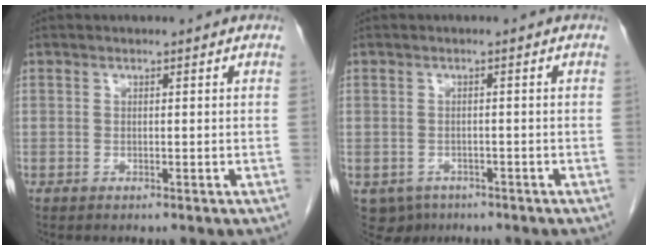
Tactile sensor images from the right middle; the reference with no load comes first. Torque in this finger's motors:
{"motor_torque": [-0.24, -0.41, -0.06, -0.02]}